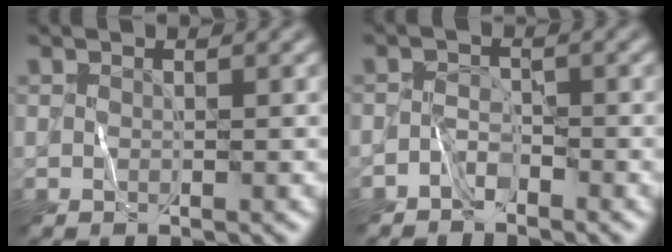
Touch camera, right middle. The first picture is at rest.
{"total": 1.7, "force": [-1.5, 0.8, 0.5], "torque": [-0.007, 0.012, -0.031]}